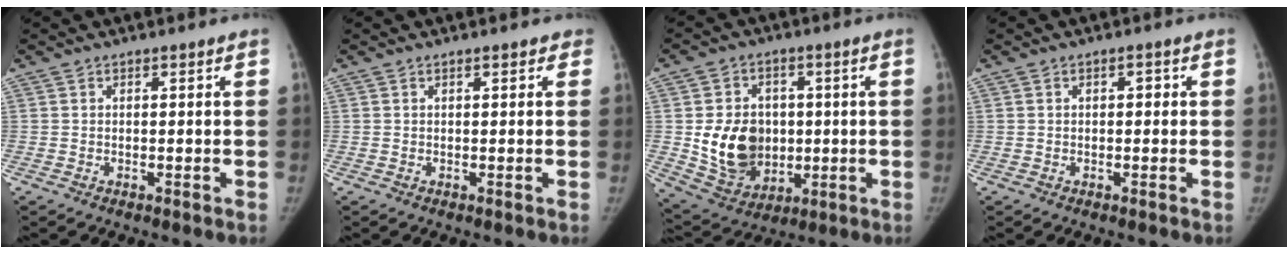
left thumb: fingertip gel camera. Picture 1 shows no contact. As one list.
[{"total": 1.2, "force": [0.8, 0.6, 0.7], "torque": [0.001, 0.001, 0.004]}, {"total": 14.0, "force": [-0.2, 11.2, 8.3], "torque": [-0.096, -0.008, 0.014]}, {"total": 1.2, "force": [0.1, 0.8, 0.9], "torque": [-0.009, 0.003, -0.001]}]